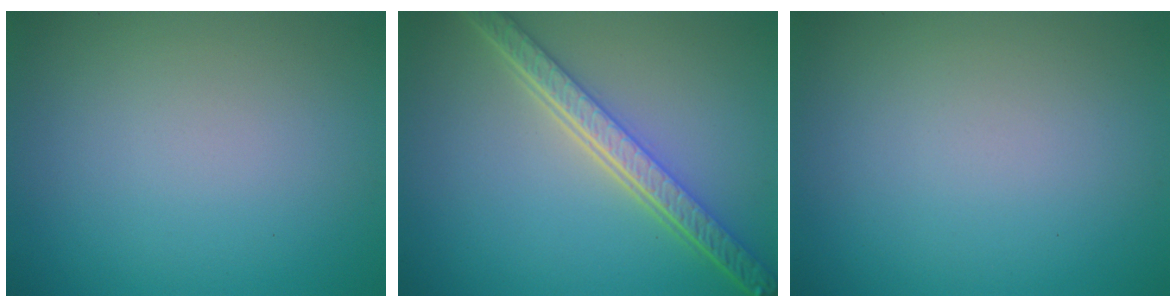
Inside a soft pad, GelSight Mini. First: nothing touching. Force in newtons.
{"total": 6.0, "press": 4.6, "slide": 3.9}
{"total": 0.0}